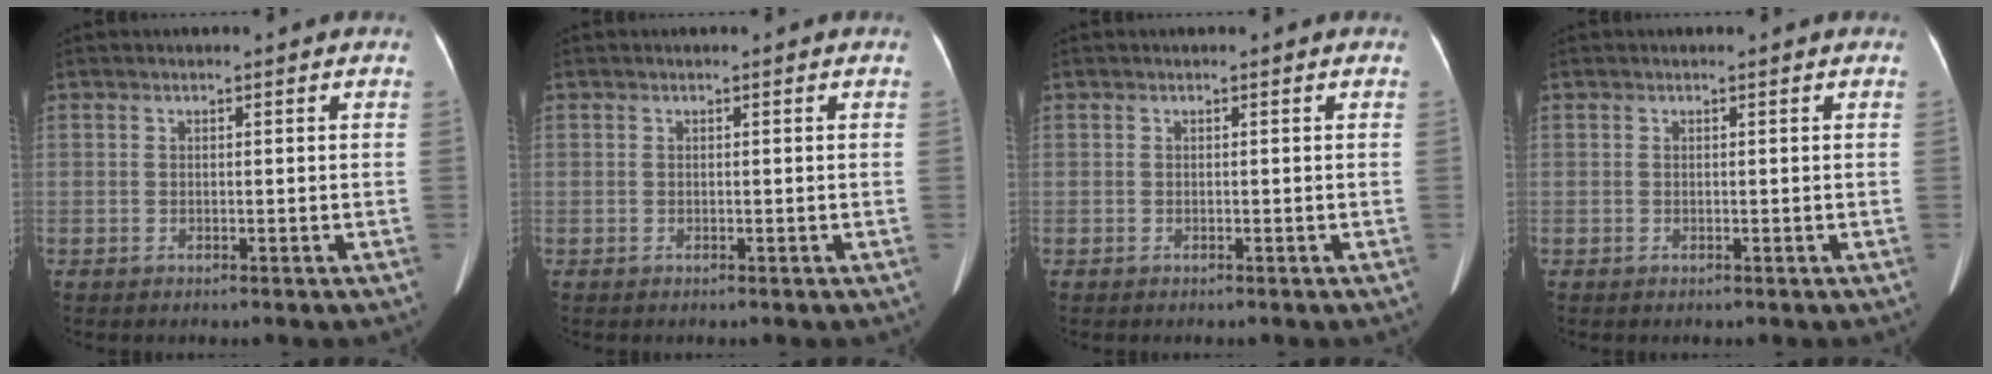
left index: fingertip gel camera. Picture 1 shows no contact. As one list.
[{"total": 0.0}, {"total": 0.0}, {"total": 0.0}]